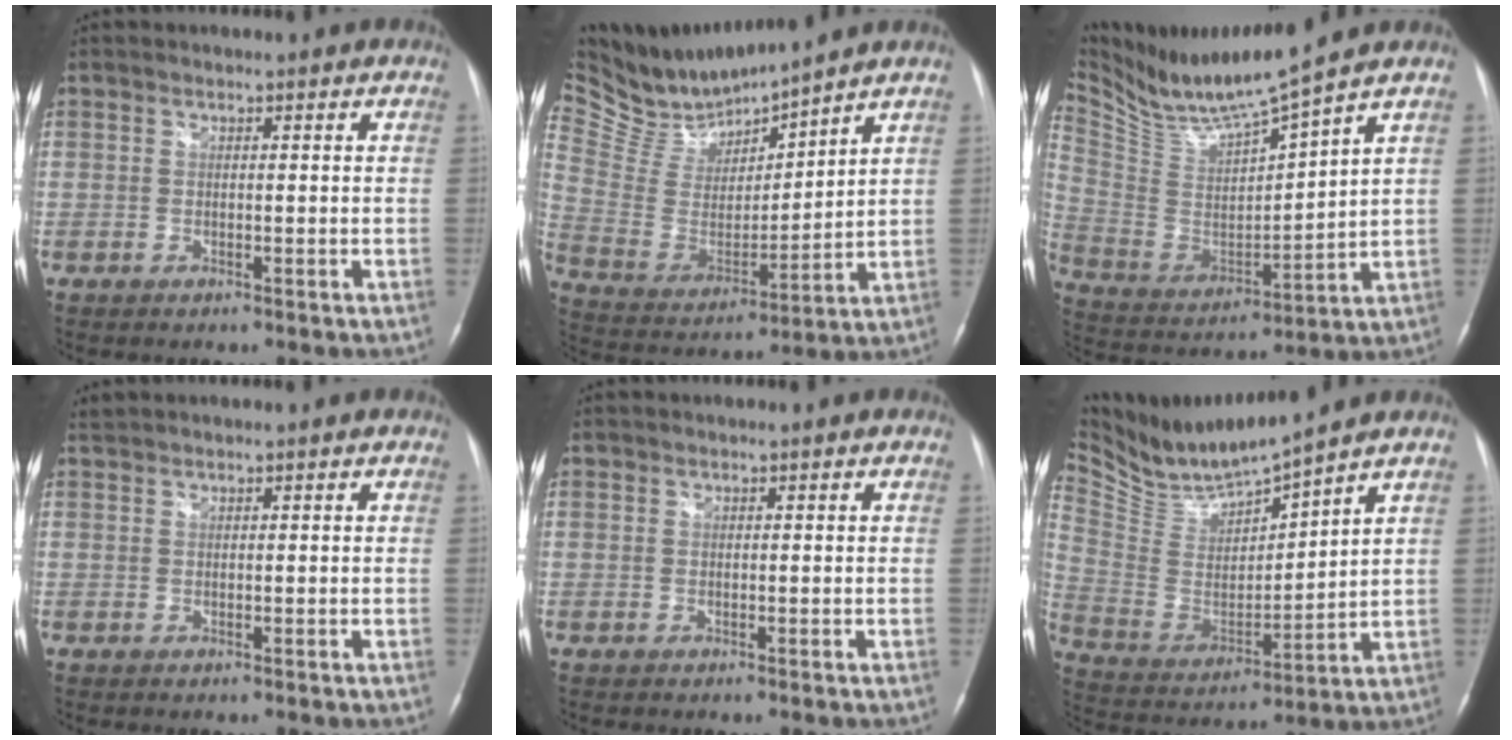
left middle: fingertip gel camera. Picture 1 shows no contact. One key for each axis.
{"total": 13.3, "fx": 12.9, "fy": 0.4, "fz": 3.1, "tx": -0.082, "ty": -0.004, "tz": 0.266}
{"total": 12.6, "fx": 11.4, "fy": -1.3, "fz": 5.1, "tx": -0.110, "ty": -0.012, "tz": 0.228}
{"total": 0.7, "fx": 0.6, "fy": 0.0, "fz": 0.0, "tx": -0.011, "ty": 0.013, "tz": 0.020}
{"total": 0.0}
{"total": 12.4, "fx": 11.7, "fy": -0.1, "fz": 4.3, "tx": -0.097, "ty": -0.010, "tz": 0.237}